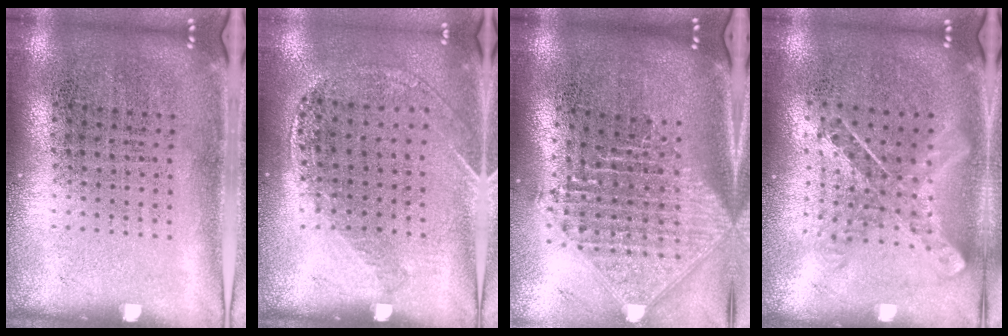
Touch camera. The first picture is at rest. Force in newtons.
{"total": 1.2, "press": 1.1, "slide": 0.3}
{"total": 2.4, "press": 1.9, "slide": 1.5}
{"total": 0.9, "press": 0.9, "slide": 0.1}